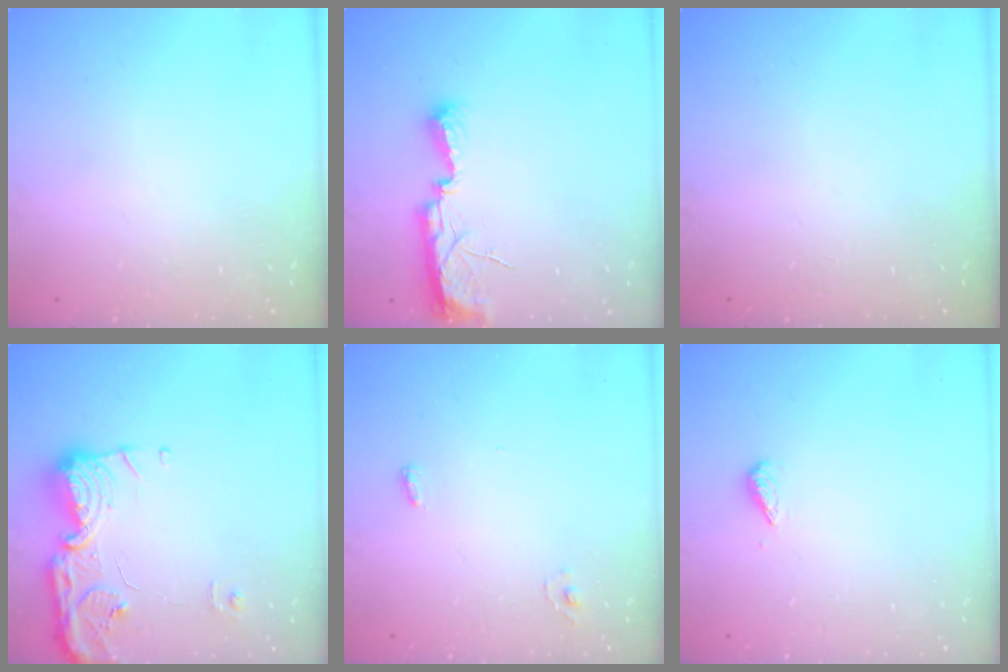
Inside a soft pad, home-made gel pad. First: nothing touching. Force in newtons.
{"total": 10.0, "press": 8.9, "slide": 4.5}
{"total": 0.0}
{"total": 15.0, "press": 14.9, "slide": 0.8}
{"total": 4.1, "press": 3.5, "slide": 2.2}
{"total": 3.0, "press": 2.9, "slide": 0.6}